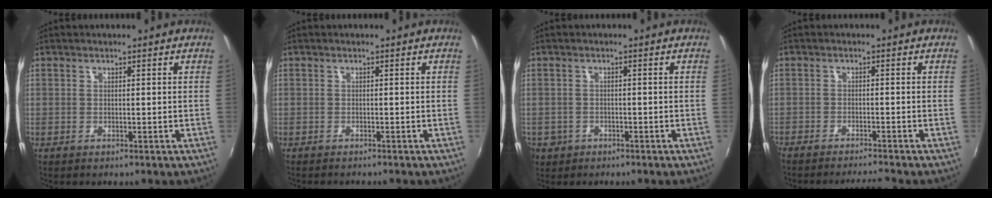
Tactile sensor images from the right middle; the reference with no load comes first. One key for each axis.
{"total": 1.7, "fx": -1.6, "fy": 0.1, "fz": 0.5, "tx": -0.016, "ty": -0.010, "tz": -0.025}
{"total": 5.2, "fx": -2.2, "fy": 4.4, "fz": 1.7, "tx": -0.054, "ty": -0.005, "tz": -0.033}
{"total": 5.0, "fx": -4.7, "fy": 0.0, "fz": 1.7, "tx": -0.050, "ty": -0.006, "tz": -0.078}